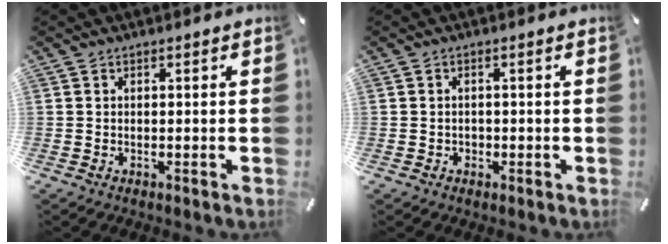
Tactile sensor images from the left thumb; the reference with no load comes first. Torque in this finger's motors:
{"motor_torque": [-0.04, 0.18, -0.09, -0.01, -0.01]}